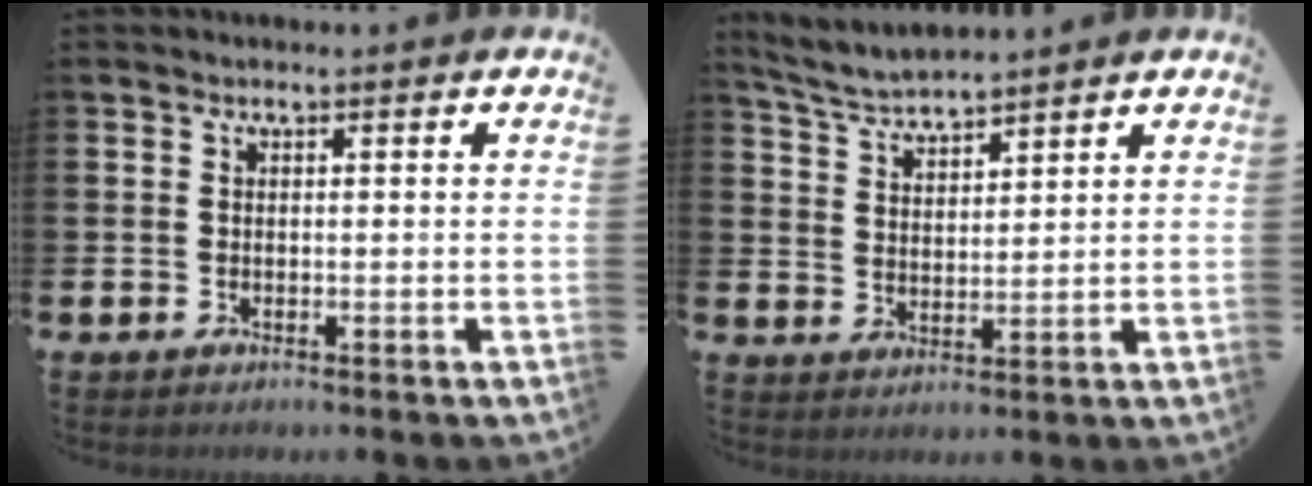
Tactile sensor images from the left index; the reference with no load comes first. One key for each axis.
{"total": 4.7, "fx": 4.7, "fy": 0.0, "fz": 0.6, "tx": -0.024, "ty": -0.026, "tz": 0.084}